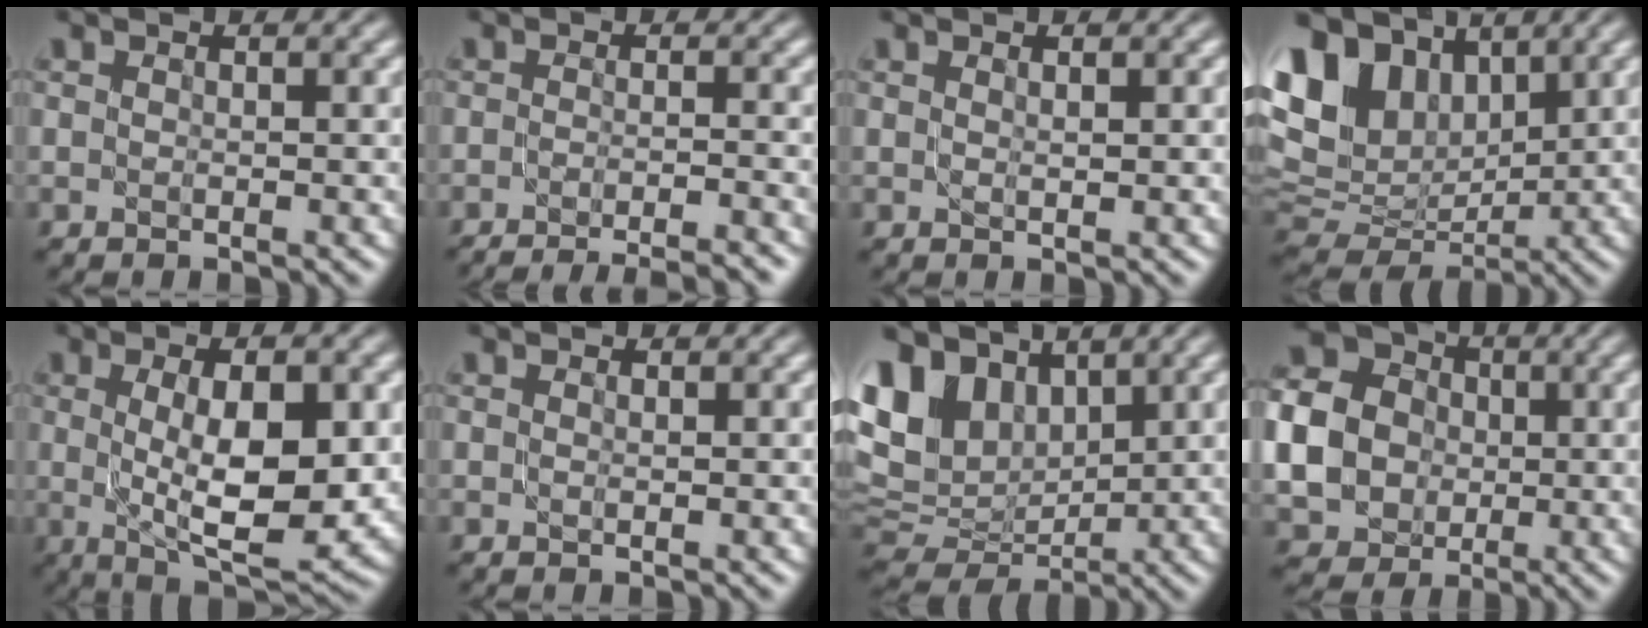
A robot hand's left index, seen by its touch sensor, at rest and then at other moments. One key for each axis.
{"total": 7.7, "fx": -6.5, "fy": 1.8, "fz": 3.7, "tx": -0.028, "ty": -0.005, "tz": -0.078}
{"total": 0.6, "fx": 0.3, "fy": 0.2, "fz": 0.5, "tx": -0.010, "ty": -0.001, "tz": 0.006}
{"total": 12.4, "fx": 5.3, "fy": 8.2, "fz": 7.6, "tx": -0.170, "ty": 0.023, "tz": 0.095}
{"total": 9.6, "fx": 0.3, "fy": 3.4, "fz": 8.9, "tx": -0.139, "ty": -0.005, "tz": 0.009}
{"total": 0.0}
{"total": 10.1, "fx": 4.0, "fy": 6.9, "fz": 6.2, "tx": -0.147, "ty": 0.011, "tz": 0.073}
{"total": 8.8, "fx": -0.3, "fy": 7.7, "fz": 4.2, "tx": -0.116, "ty": -0.001, "tz": -0.015}